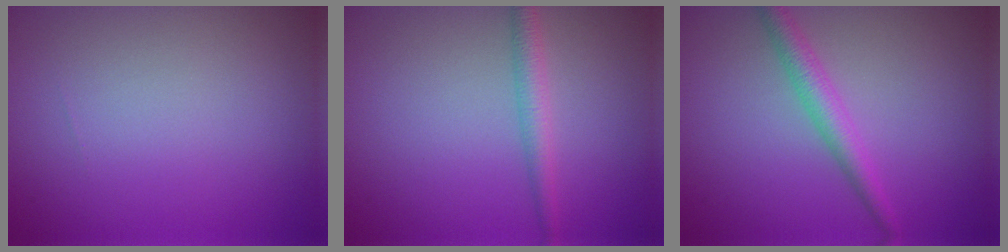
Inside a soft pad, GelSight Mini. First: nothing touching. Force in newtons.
{"total": 2.1, "press": 2.1, "slide": 0.1}
{"total": 2.7, "press": 2.7, "slide": 0.1}